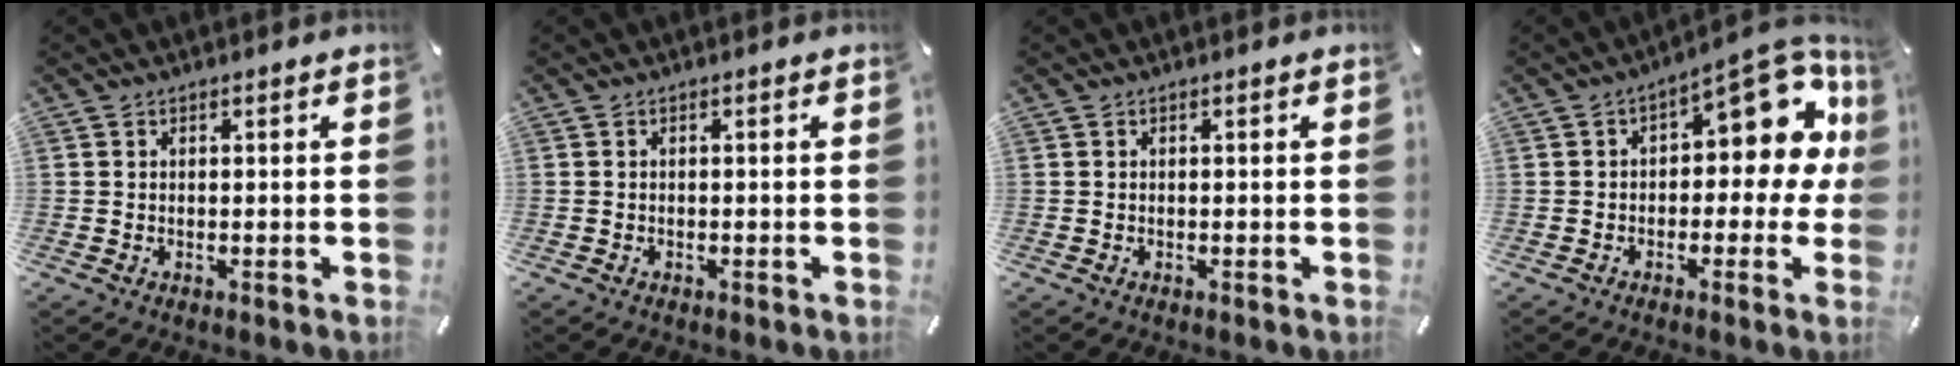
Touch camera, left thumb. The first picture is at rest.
{"total": 0.6, "force": [-0.4, 0.3, 0.2], "torque": [-0.004, 0.001, -0.009]}
{"total": 0.0}
{"total": 11.7, "force": [4.3, 5.9, 9.1], "torque": [-0.111, -0.035, 0.072]}